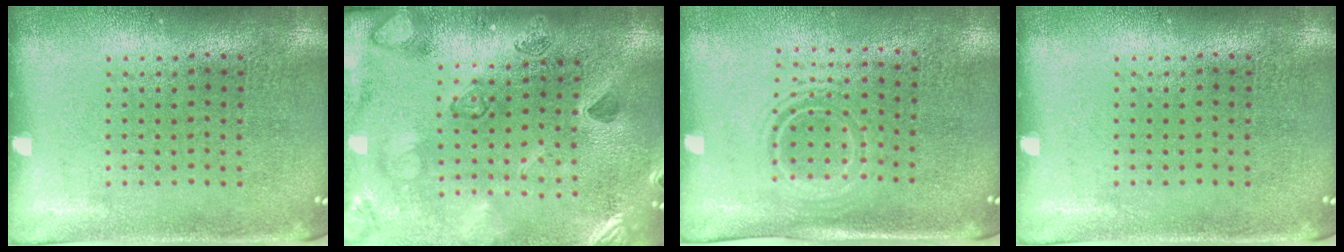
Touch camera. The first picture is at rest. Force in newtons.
{"total": 2.3, "press": 2.3, "slide": 0.2}
{"total": 1.5, "press": 1.2, "slide": 1.0}
{"total": 0.0}